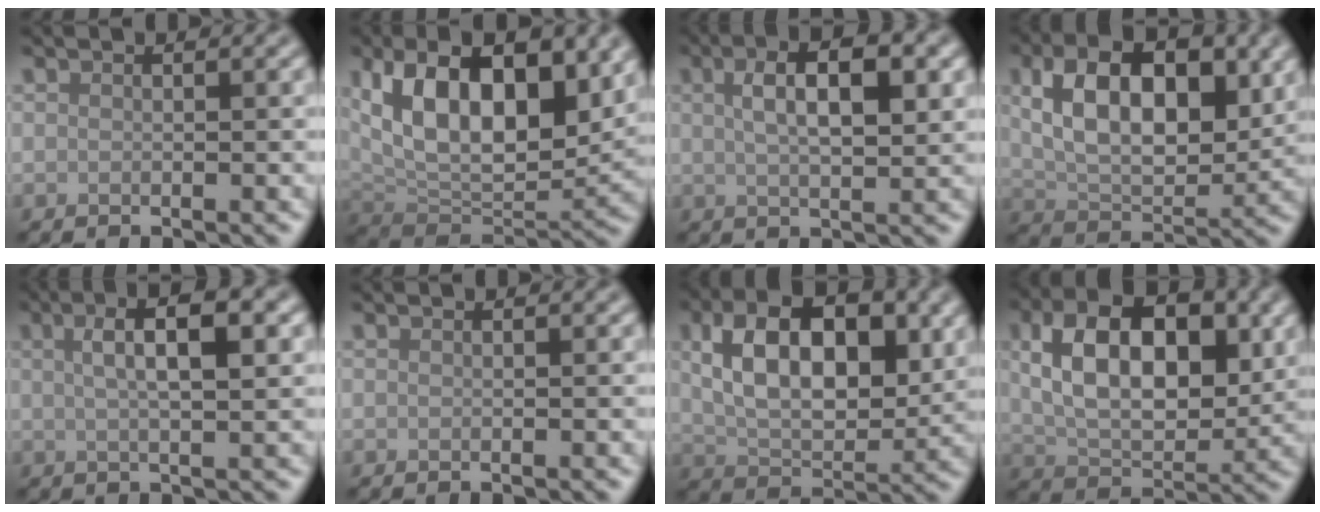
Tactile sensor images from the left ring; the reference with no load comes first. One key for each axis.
{"total": 13.2, "fx": 4.5, "fy": 6.8, "fz": 10.4, "tx": -0.168, "ty": 0.003, "tz": 0.079}
{"total": 6.0, "fx": 1.8, "fy": 2.1, "fz": 5.3, "tx": -0.084, "ty": 0.007, "tz": 0.028}
{"total": 9.7, "fx": 2.4, "fy": 5.5, "fz": 7.6, "tx": -0.131, "ty": 0.005, "tz": 0.041}
{"total": 5.4, "fx": 1.6, "fy": 1.4, "fz": 4.9, "tx": -0.071, "ty": 0.012, "tz": 0.023}
{"total": 0.0}
{"total": 9.6, "fx": 2.2, "fy": 5.5, "fz": 7.6, "tx": -0.126, "ty": 0.007, "tz": 0.036}
{"total": 9.9, "fx": 2.1, "fy": 5.8, "fz": 7.7, "tx": -0.126, "ty": 0.007, "tz": 0.035}